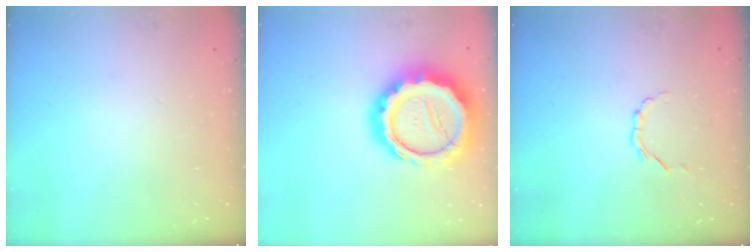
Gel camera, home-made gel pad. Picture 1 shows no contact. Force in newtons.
{"total": 23.7, "press": 23.3, "slide": 4.5}
{"total": 2.1, "press": 1.9, "slide": 0.7}